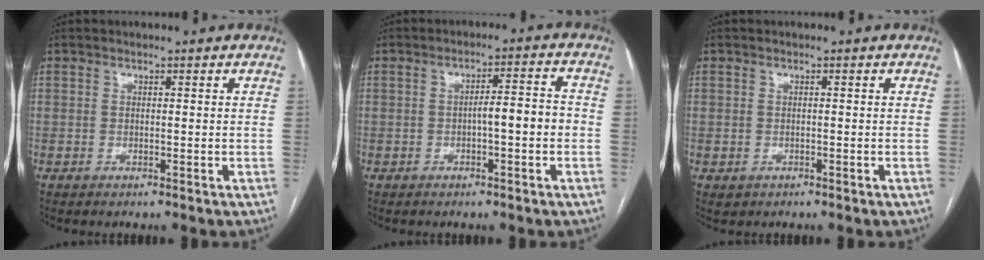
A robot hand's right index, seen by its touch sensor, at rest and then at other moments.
{"total": 4.9, "force": [-1.1, 0.7, 4.7], "torque": [-0.070, 0.018, -0.015]}
{"total": 1.2, "force": [-0.5, 1.1, 0.2], "torque": [-0.007, 0.004, -0.002]}